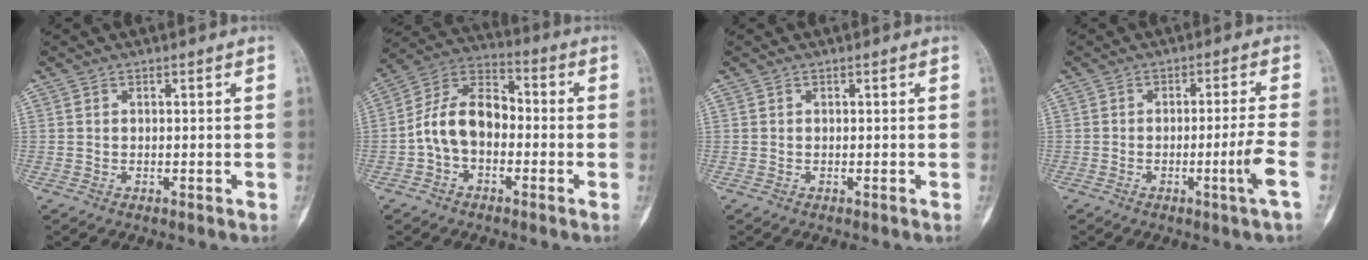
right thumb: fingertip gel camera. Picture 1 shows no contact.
{"total": 12.0, "force": [-2.0, 8.1, 8.6], "torque": [-0.139, 0.042, -0.052]}
{"total": 0.0}
{"total": 5.8, "force": [-2.1, -0.7, 5.4], "torque": [-0.094, 0.008, -0.035]}